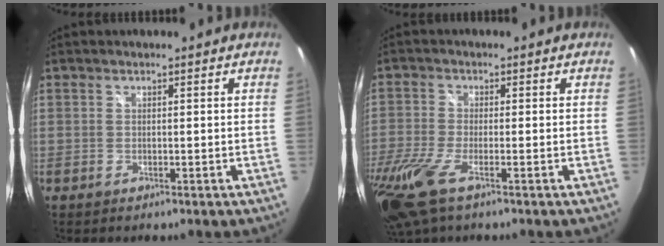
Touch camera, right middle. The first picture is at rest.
{"total": 13.4, "force": [-7.7, 4.2, 10.1], "torque": [-0.235, -0.059, -0.149]}